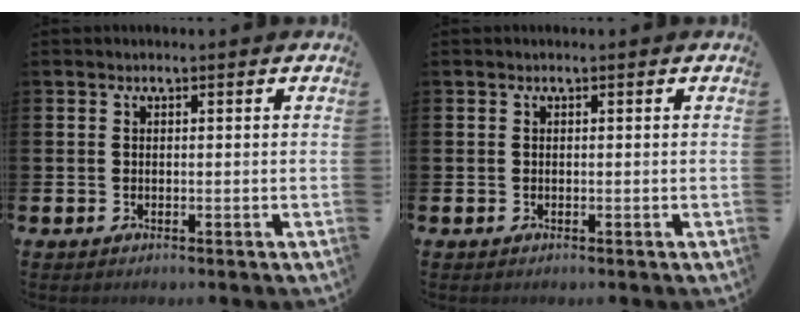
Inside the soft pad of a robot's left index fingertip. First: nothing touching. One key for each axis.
{"total": 0.0}